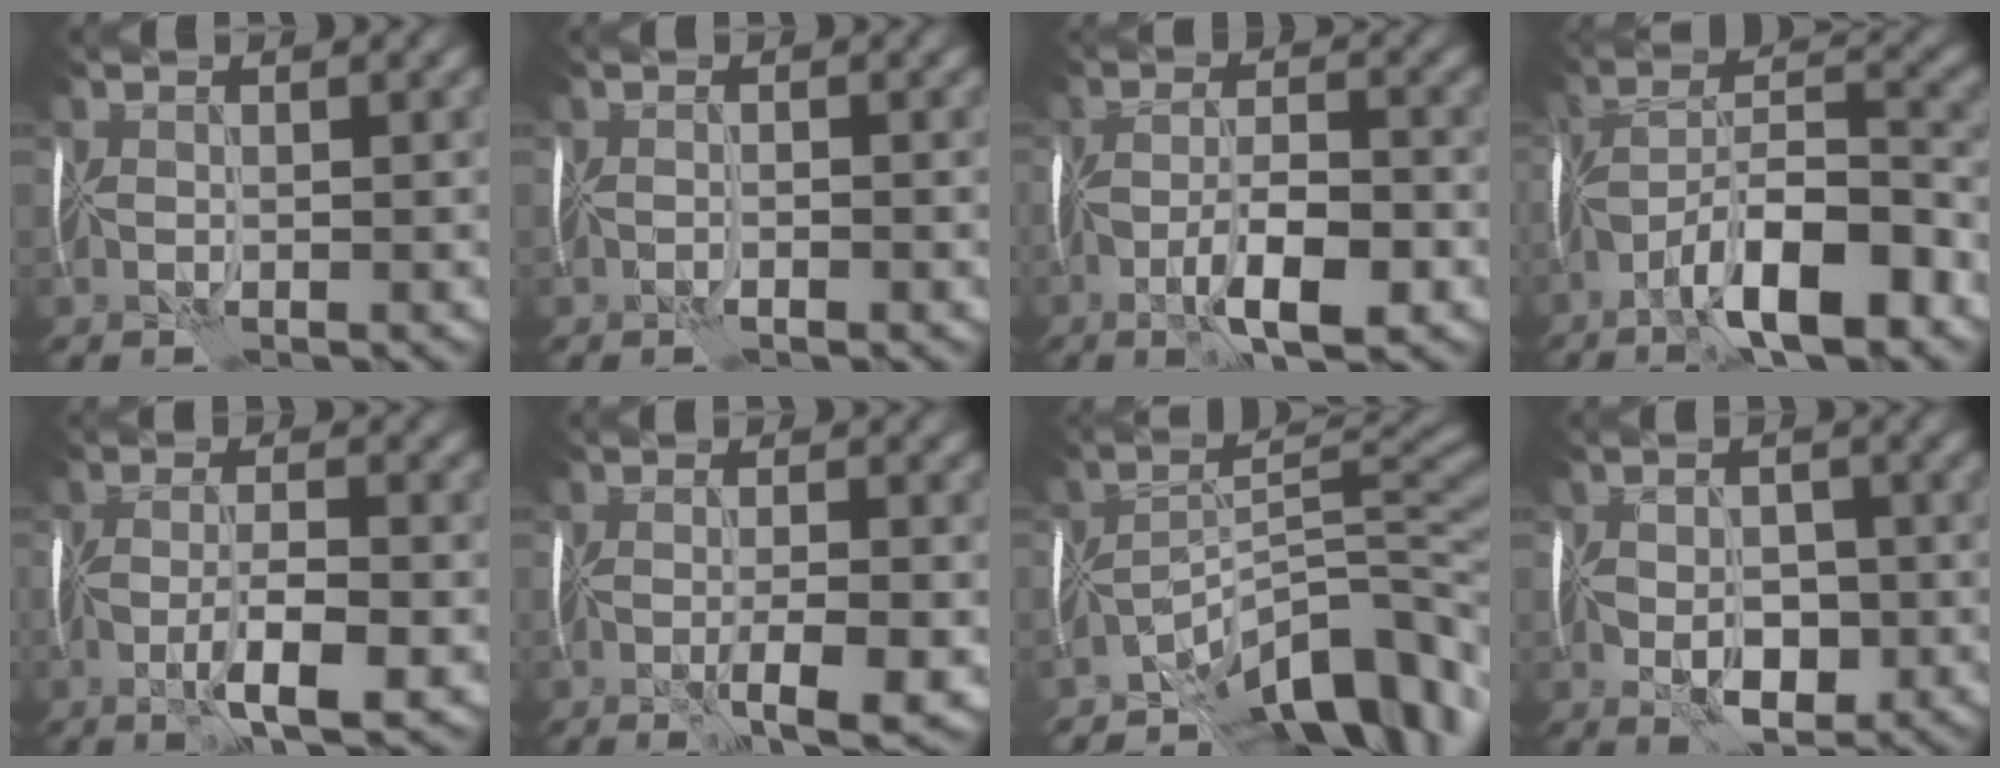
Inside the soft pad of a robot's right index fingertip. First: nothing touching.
{"total": 0.6, "force": [-0.4, -0.5, 0.1], "torque": [-0.005, 0.005, -0.013]}
{"total": 5.9, "force": [-2.7, 1.5, 5.0], "torque": [-0.087, 0.008, -0.053]}
{"total": 10.0, "force": [-6.0, 2.6, 7.5], "torque": [-0.119, 0.020, -0.112]}
{"total": 4.5, "force": [-1.7, 0.7, 4.1], "torque": [-0.076, 0.002, -0.035]}
{"total": 4.0, "force": [-1.3, 0.4, 3.8], "torque": [-0.063, -0.005, -0.024]}
{"total": 8.6, "force": [-6.6, 2.6, 5.0], "torque": [-0.050, 0.010, -0.130]}
{"total": 4.0, "force": [-1.3, 2.2, 3.0], "torque": [-0.042, 0.003, -0.029]}